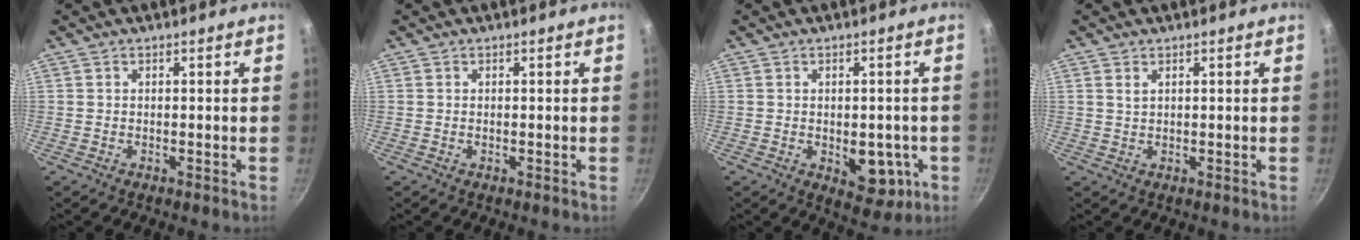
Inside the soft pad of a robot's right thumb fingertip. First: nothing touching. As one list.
[{"total": 0.0}, {"total": 8.4, "force": [-1.9, 5.0, 6.5], "torque": [-0.049, -0.004, -0.016]}, {"total": 1.3, "force": [0.7, 0.7, 0.8], "torque": [-0.014, 0.001, 0.014]}]